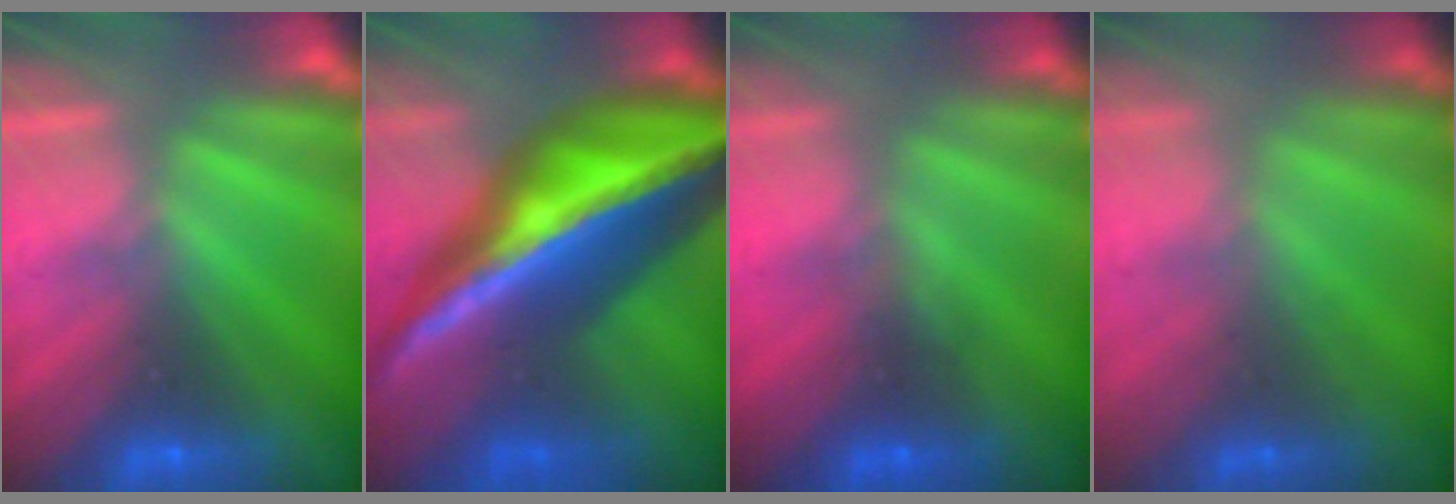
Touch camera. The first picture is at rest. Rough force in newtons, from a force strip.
{"total": 6.7}
{"total": 1.2}
{"total": 1.8}